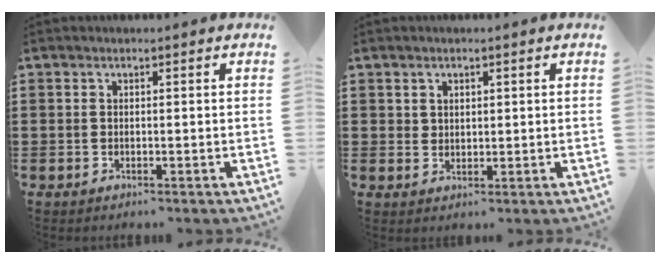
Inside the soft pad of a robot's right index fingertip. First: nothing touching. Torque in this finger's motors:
{"motor_torque": [-0.22, 0.23, -0.03, -0.01]}